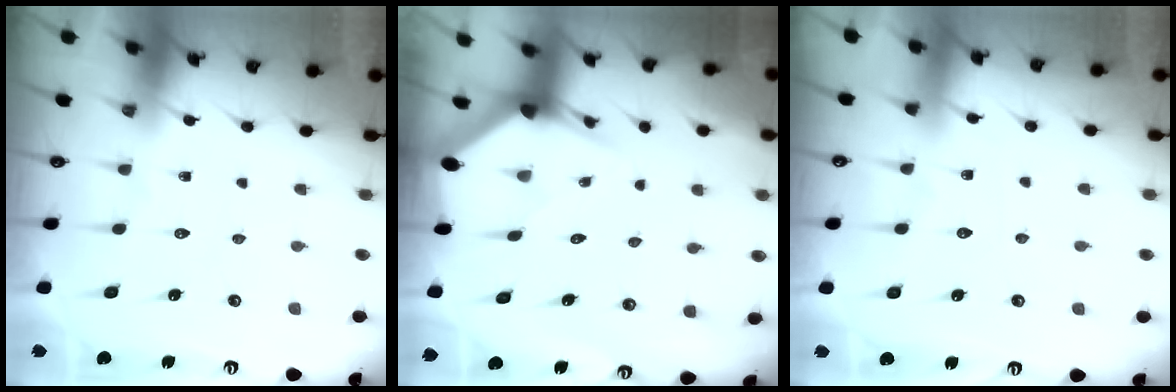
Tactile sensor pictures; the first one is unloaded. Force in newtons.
{"total": 3.0, "press": 3.0, "slide": 0.2}
{"total": 3.2, "press": 3.1, "slide": 0.4}